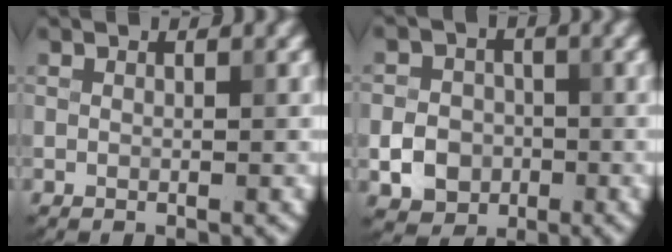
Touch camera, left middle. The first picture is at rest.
{"total": 3.7, "force": [-1.0, 3.2, 1.5], "torque": [-0.020, 0.001, -0.022]}